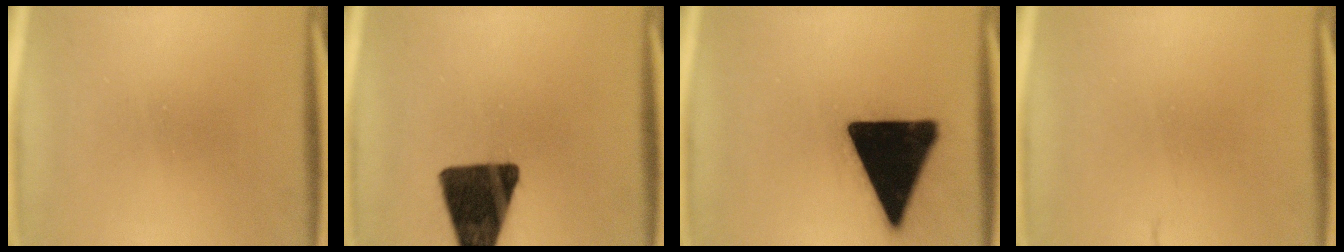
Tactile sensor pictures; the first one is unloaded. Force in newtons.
{"total": 16.1}
{"total": 21.1}
{"total": 1.6}